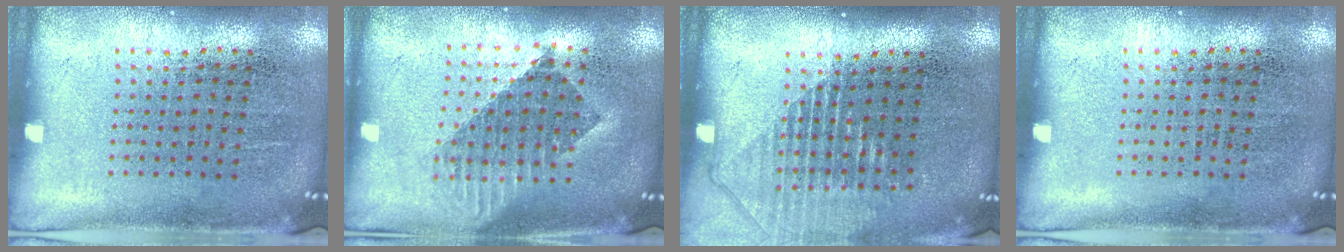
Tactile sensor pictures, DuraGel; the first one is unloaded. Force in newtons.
{"total": 1.7, "press": 1.4, "slide": 1.0}
{"total": 1.3, "press": 1.2, "slide": 0.6}
{"total": 0.0}